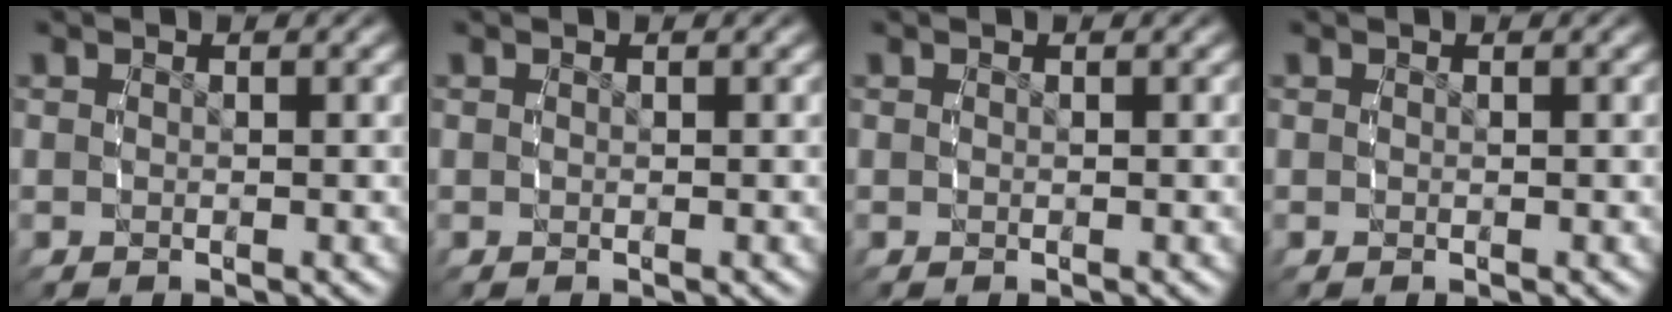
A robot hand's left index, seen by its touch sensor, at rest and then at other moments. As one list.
[{"total": 0.0}, {"total": 0.0}, {"total": 0.0}]